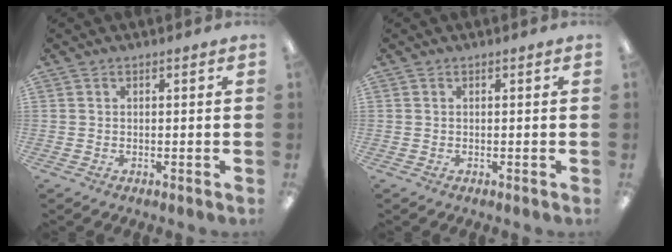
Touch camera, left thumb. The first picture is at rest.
{"total": 0.0}